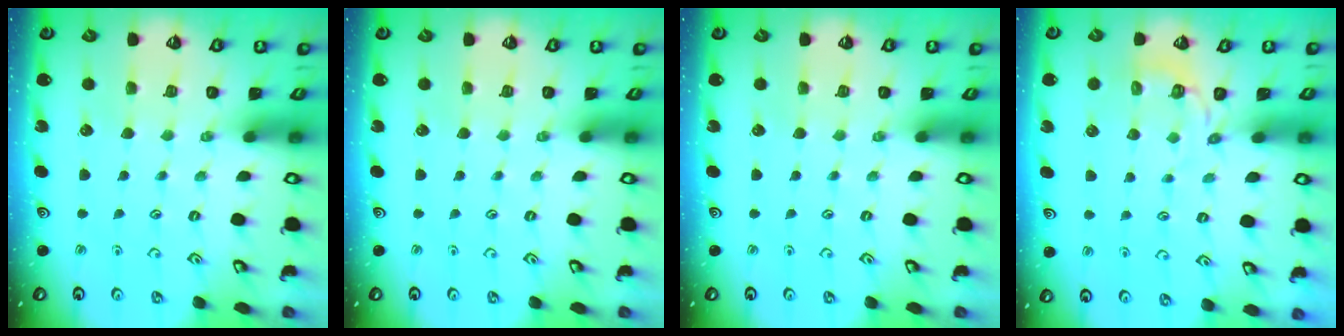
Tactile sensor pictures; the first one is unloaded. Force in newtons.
{"total": 0.0}
{"total": 0.0}
{"total": 3.3, "press": 2.6, "slide": 2.1}